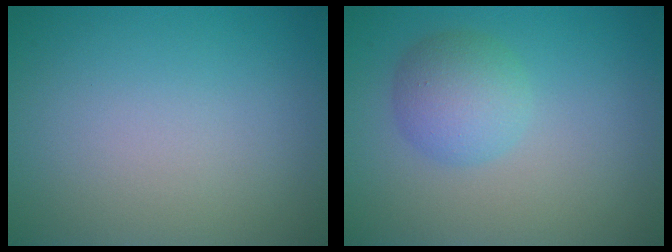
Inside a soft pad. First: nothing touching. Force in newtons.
{"total": 3.5, "press": 3.5, "slide": 0.1}